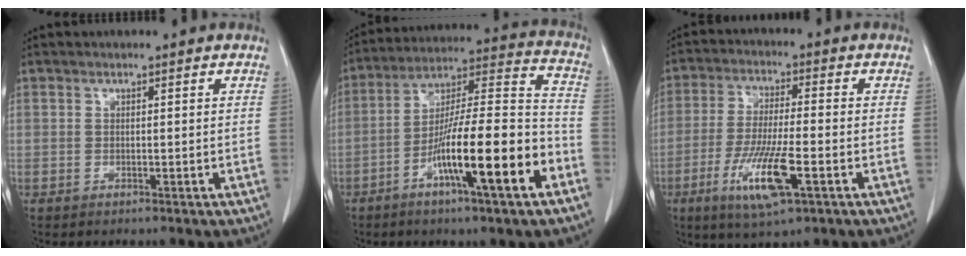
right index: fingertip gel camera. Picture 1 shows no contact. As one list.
[{"total": 18.3, "force": [-7.8, 1.2, 16.5], "torque": [-0.273, -0.005, -0.131]}, {"total": 10.8, "force": [-4.3, 1.4, 9.8], "torque": [-0.193, -0.021, -0.076]}]